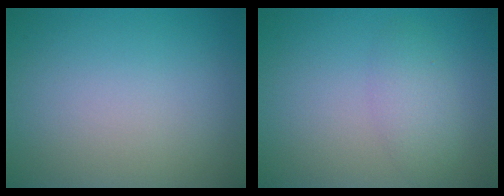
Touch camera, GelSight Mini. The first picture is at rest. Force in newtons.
{"total": 2.2, "press": 2.2, "slide": 0.1}